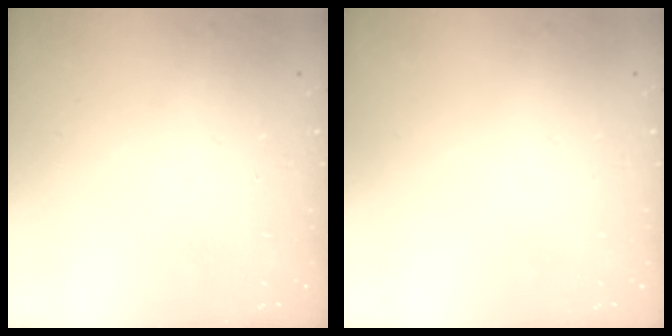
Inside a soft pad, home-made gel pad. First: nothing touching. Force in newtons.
{"total": 0.0}